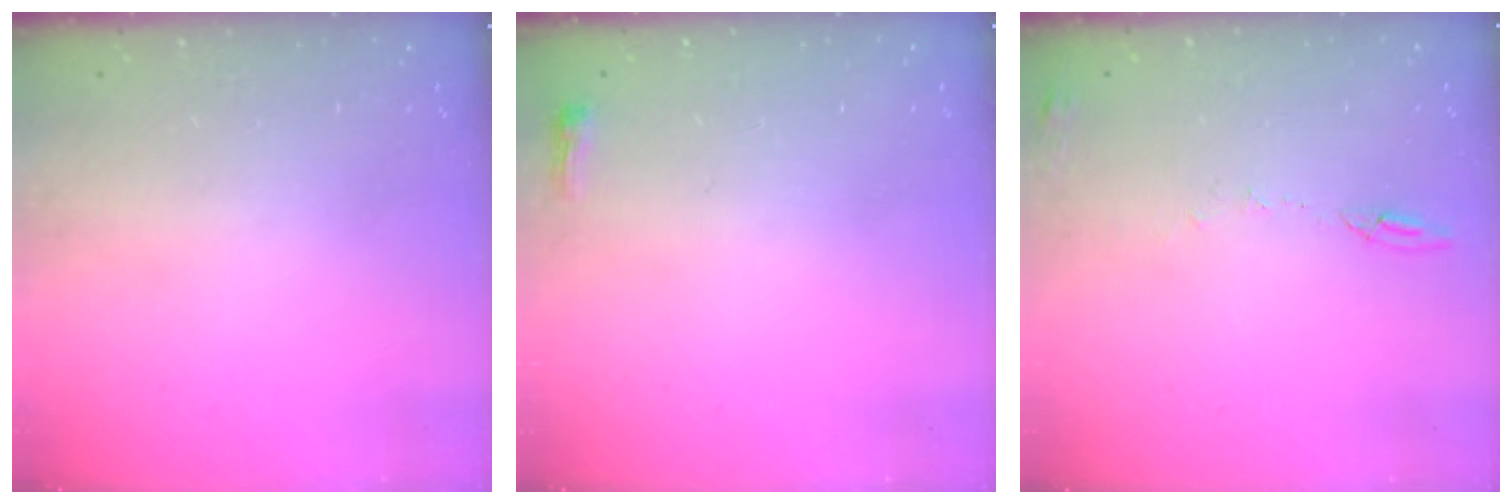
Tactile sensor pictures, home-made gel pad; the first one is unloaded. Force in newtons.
{"total": 2.6, "press": 2.5, "slide": 0.6}
{"total": 5.2, "press": 5.1, "slide": 0.7}